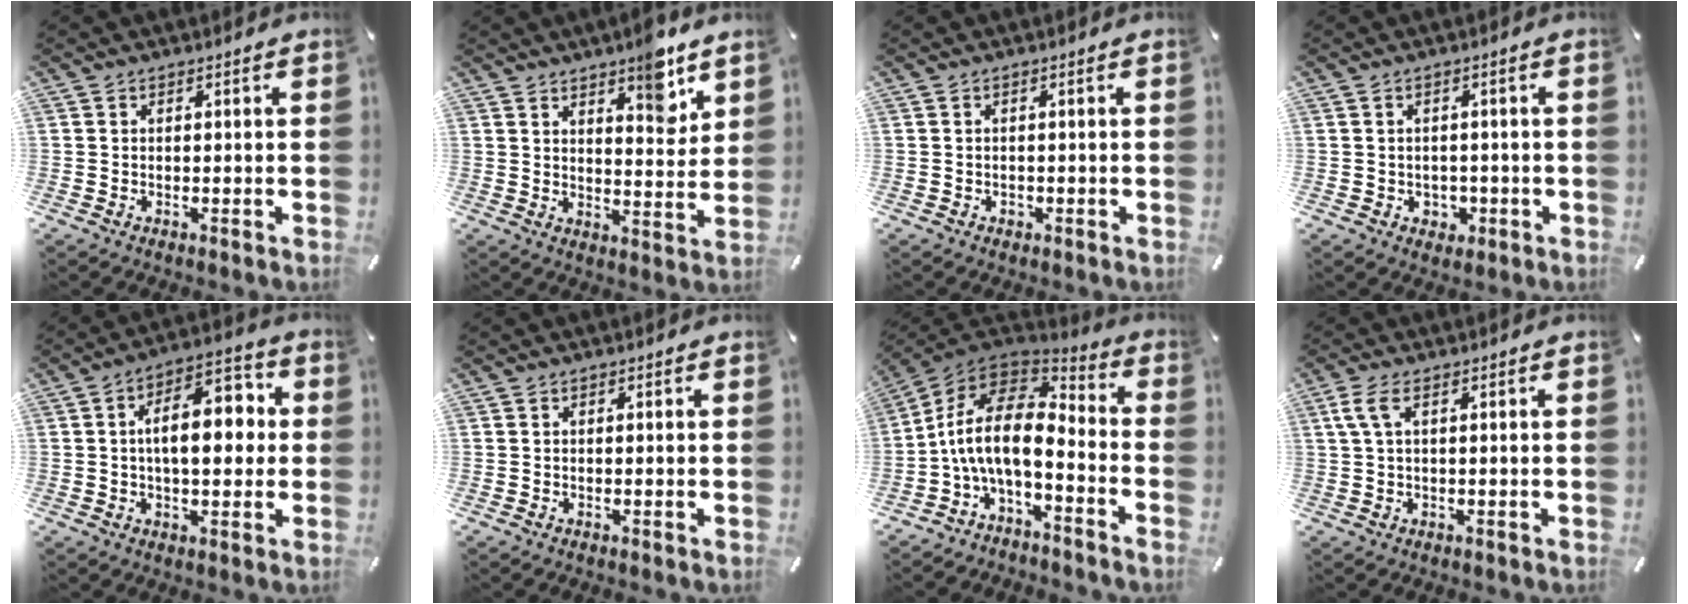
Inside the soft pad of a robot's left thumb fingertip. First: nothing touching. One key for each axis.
{"total": 8.7, "fx": 6.4, "fy": 3.3, "fz": 4.8, "tx": -0.040, "ty": -0.050, "tz": 0.103}
{"total": 0.8, "fx": -0.3, "fy": 0.7, "fz": 0.2, "tx": -0.005, "ty": 0.003, "tz": -0.008}
{"total": 2.8, "fx": -0.4, "fy": 2.7, "fz": 0.6, "tx": 0.001, "ty": -0.003, "tz": -0.012}
{"total": 12.7, "fx": 0.9, "fy": 6.6, "fz": 10.8, "tx": -0.158, "ty": -0.001, "tz": 0.010}
{"total": 0.0}
{"total": 14.0, "fx": -1.9, "fy": 6.7, "fz": 12.2, "tx": -0.262, "ty": -0.006, "tz": -0.037}
{"total": 3.7, "fx": 0.9, "fy": 1.2, "fz": 3.4, "tx": -0.068, "ty": 0.003, "tz": 0.016}